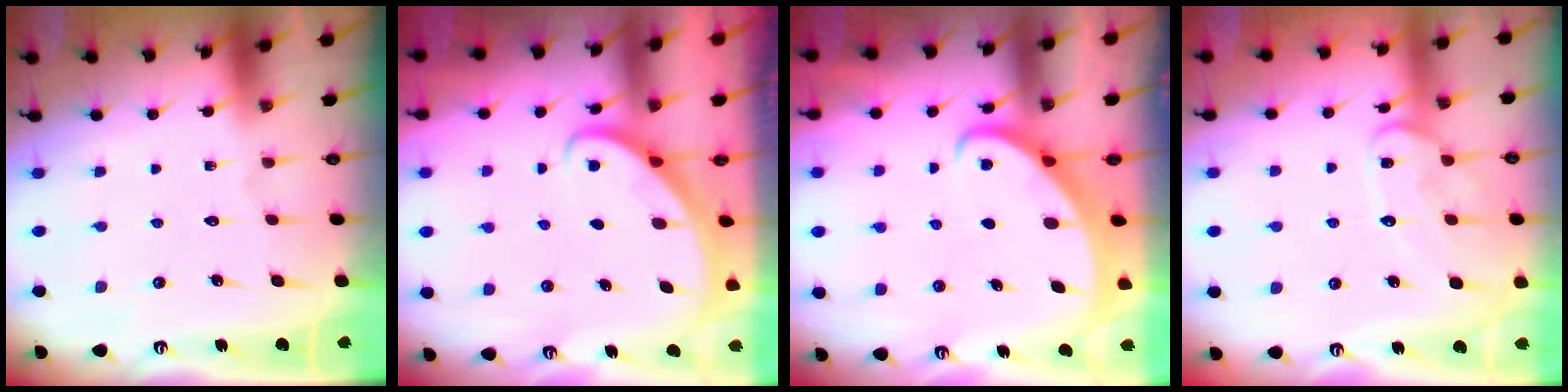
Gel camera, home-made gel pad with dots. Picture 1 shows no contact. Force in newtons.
{"total": 2.8, "press": 2.8, "slide": 0.2}
{"total": 2.7, "press": 2.6, "slide": 0.3}
{"total": 13.5, "press": 13.5, "slide": 1.1}